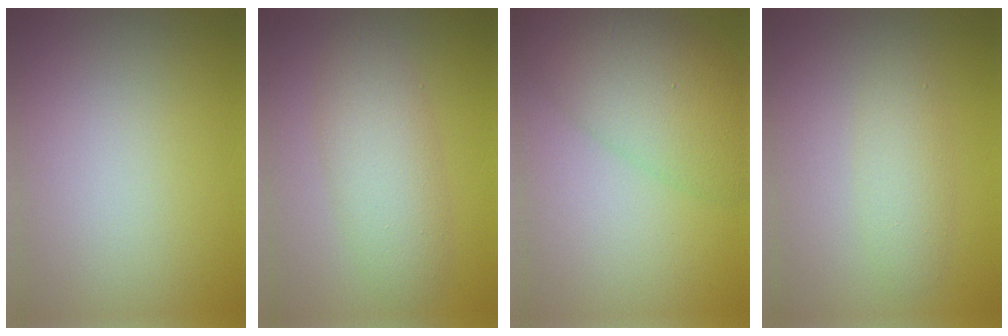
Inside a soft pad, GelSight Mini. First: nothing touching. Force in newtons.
{"total": 4.3, "press": 4.3, "slide": 0.0}
{"total": 7.4, "press": 7.4, "slide": 0.3}
{"total": 2.4, "press": 2.4, "slide": 0.0}